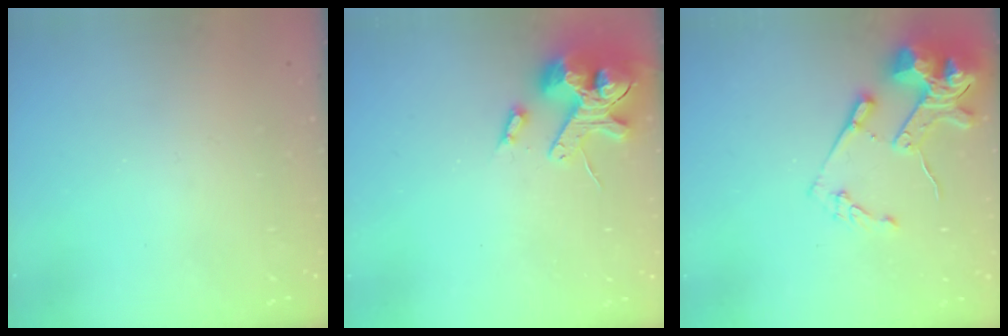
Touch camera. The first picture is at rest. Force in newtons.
{"total": 13.9, "press": 13.8, "slide": 2.1}
{"total": 15.3, "press": 15.2, "slide": 2.0}